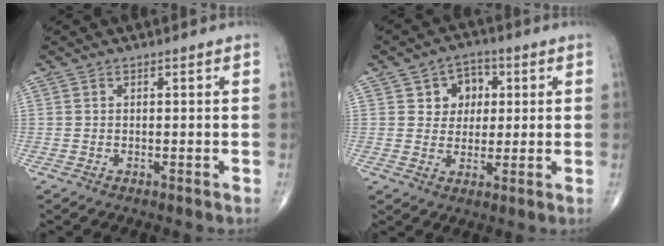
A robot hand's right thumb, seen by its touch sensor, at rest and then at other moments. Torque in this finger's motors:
{"motor_torque": [-0.10, 0.02, 0.18, -0.06, 0.08]}